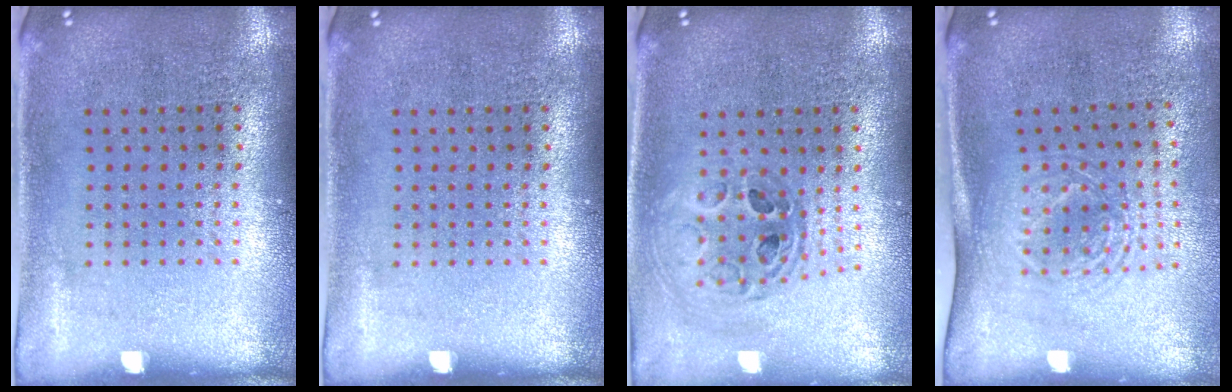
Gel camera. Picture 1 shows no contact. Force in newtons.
{"total": 0.0}
{"total": 0.9, "press": 0.9, "slide": 0.2}
{"total": 1.7, "press": 1.3, "slide": 1.1}